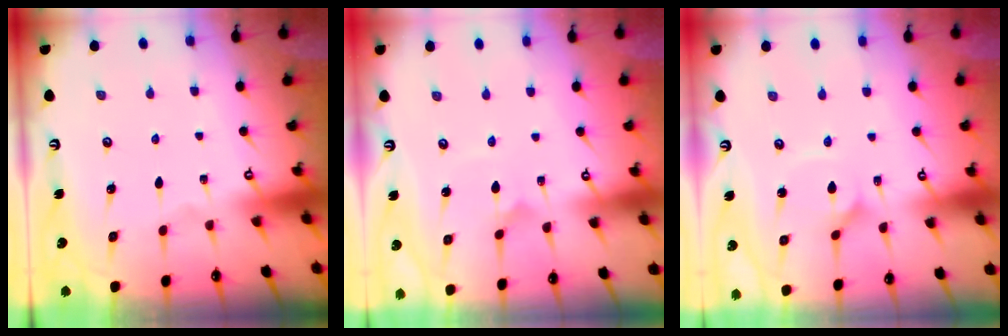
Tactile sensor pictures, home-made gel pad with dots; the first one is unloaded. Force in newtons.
{"total": 2.1, "press": 2.1, "slide": 0.1}
{"total": 2.9, "press": 2.9, "slide": 0.2}